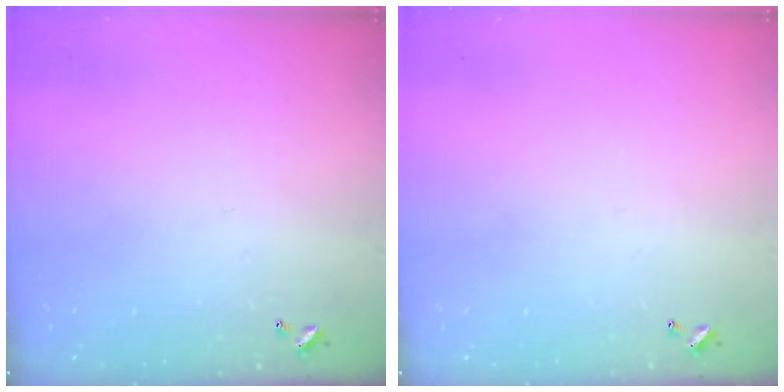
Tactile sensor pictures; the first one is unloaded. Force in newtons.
{"total": 0.0}